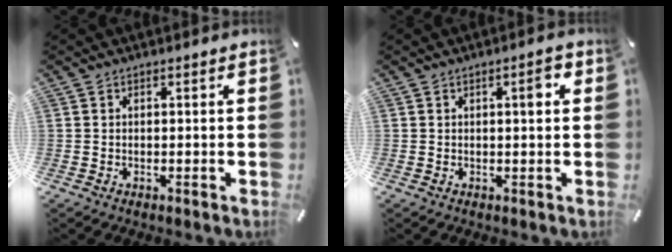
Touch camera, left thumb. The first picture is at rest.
{"total": 3.3, "force": [1.1, 0.9, 3.0], "torque": [-0.035, -0.003, 0.009]}